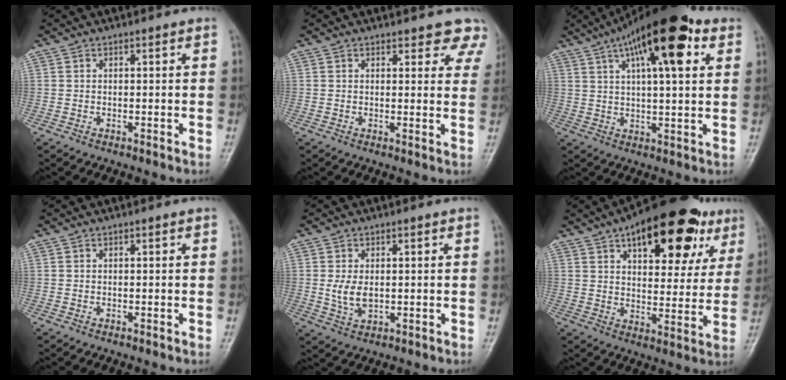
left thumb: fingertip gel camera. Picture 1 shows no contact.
{"total": 6.1, "force": [5.2, 2.7, 1.5], "torque": [0.027, -0.022, 0.039]}
{"total": 18.1, "force": [8.2, 5.9, 15.0], "torque": [-0.218, 0.002, 0.125]}
{"total": 0.0}
{"total": 4.3, "force": [0.2, 2.6, 3.4], "torque": [-0.066, -0.008, 0.009]}
{"total": 23.2, "force": [11.9, 10.6, 16.8], "torque": [-0.199, -0.013, 0.170]}